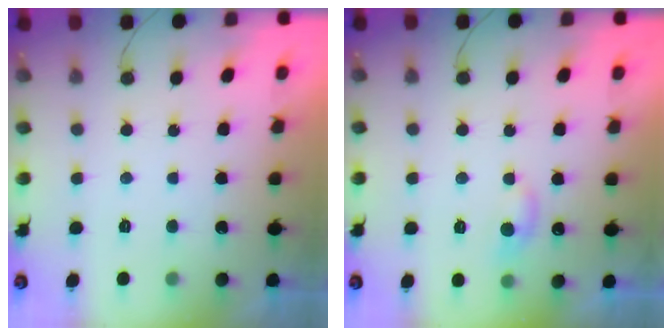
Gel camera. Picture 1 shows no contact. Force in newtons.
{"total": 4.7, "press": 4.7, "slide": 0.5}